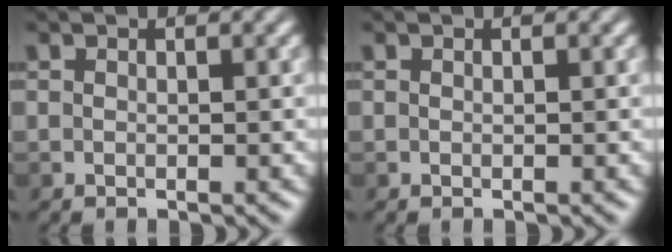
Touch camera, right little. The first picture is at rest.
{"total": 0.0}